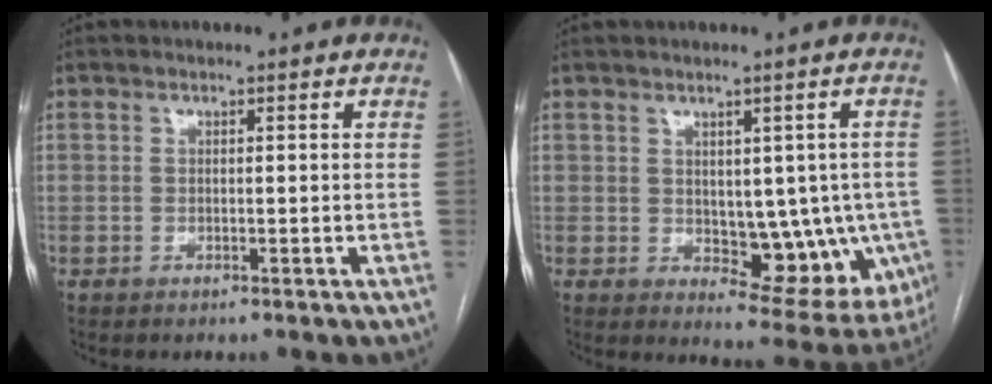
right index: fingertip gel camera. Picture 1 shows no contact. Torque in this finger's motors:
{"motor_torque": [0.10, 0.08, 0.00, 0.03]}